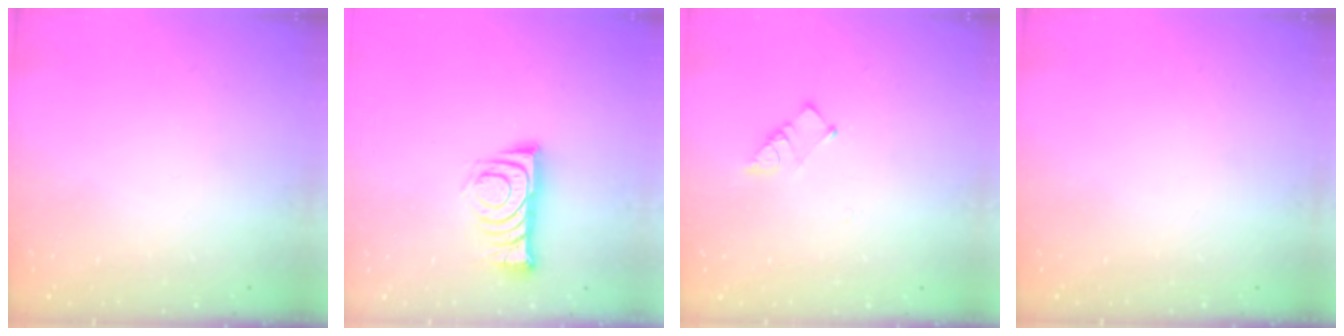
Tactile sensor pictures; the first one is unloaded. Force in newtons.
{"total": 8.9, "press": 8.8, "slide": 0.9}
{"total": 3.7, "press": 3.7, "slide": 0.2}
{"total": 0.0}